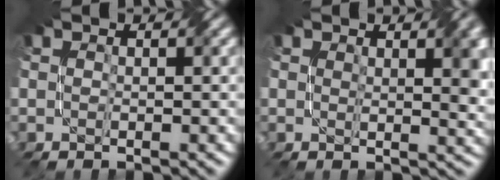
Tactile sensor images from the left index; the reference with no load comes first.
{"total": 3.6, "force": [1.5, 1.2, 3.0], "torque": [-0.036, -0.002, 0.025]}